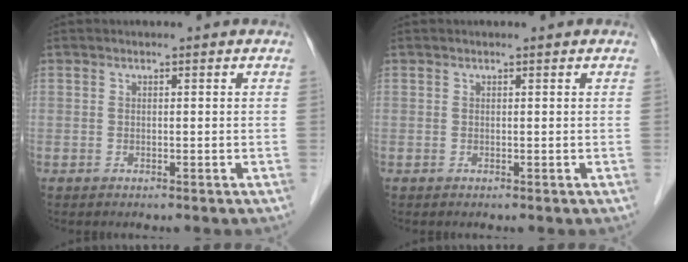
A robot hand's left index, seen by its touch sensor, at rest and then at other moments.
{"total": 0.0}